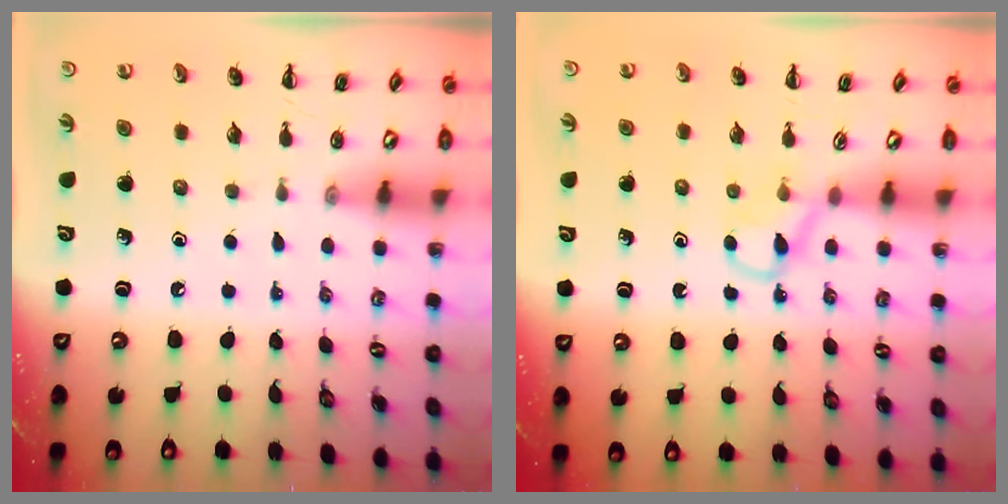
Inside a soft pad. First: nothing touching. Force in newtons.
{"total": 3.5, "press": 3.3, "slide": 1.2}